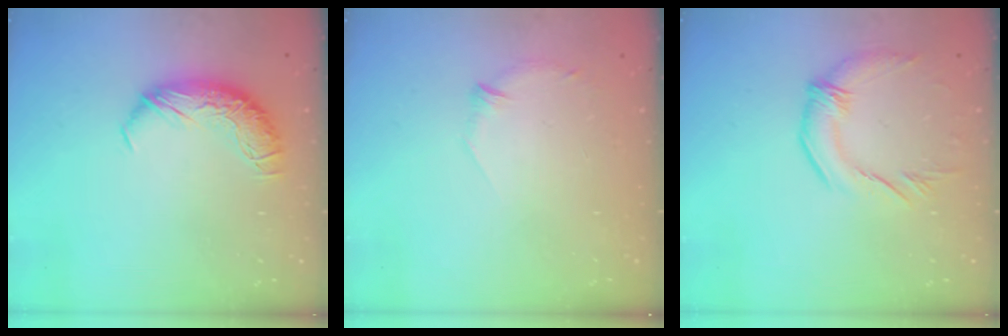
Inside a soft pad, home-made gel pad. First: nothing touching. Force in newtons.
{"total": 7.5, "press": 7.4, "slide": 0.7}
{"total": 1.7, "press": 1.2, "slide": 1.2}